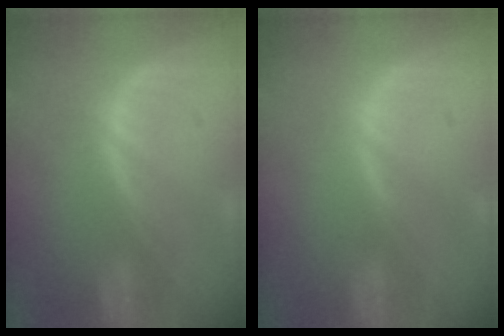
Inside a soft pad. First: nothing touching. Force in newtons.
{"total": 0.0}